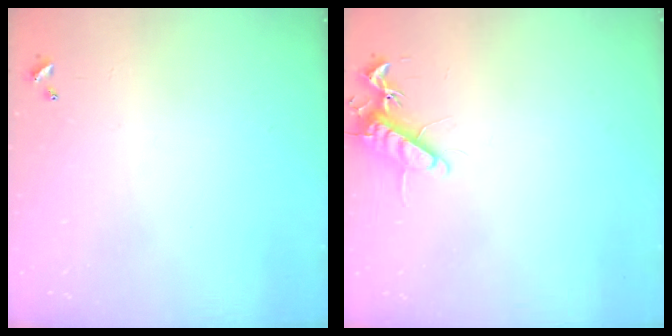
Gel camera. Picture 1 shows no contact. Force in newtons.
{"total": 11.3, "press": 11.3, "slide": 0.7}